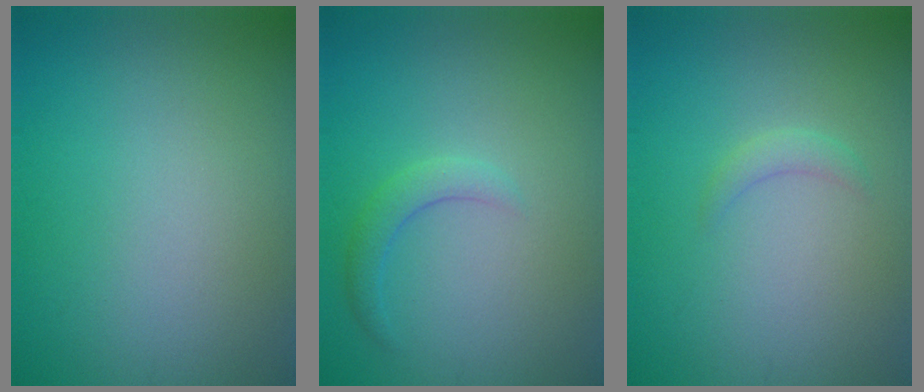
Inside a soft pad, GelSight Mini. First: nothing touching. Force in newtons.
{"total": 1.7, "press": 1.7, "slide": 0.1}
{"total": 1.1, "press": 1.1, "slide": 0.1}